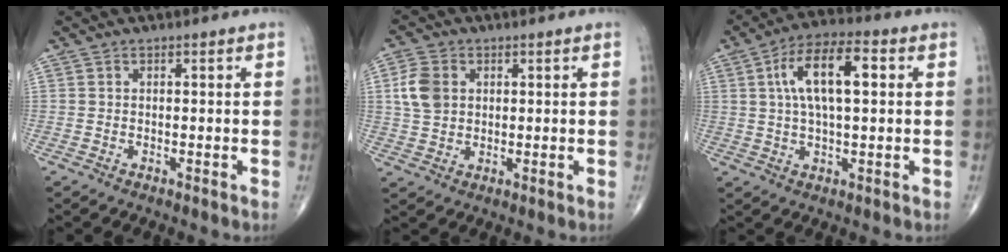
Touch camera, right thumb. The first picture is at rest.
{"total": 6.6, "force": [1.4, 5.0, 4.0], "torque": [-0.076, 0.001, 0.027]}
{"total": 12.2, "force": [2.7, 4.9, 10.9], "torque": [-0.190, 0.020, 0.042]}